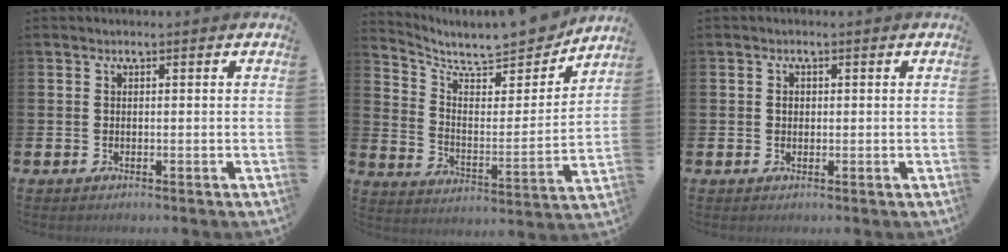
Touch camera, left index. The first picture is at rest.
{"total": 8.7, "force": [8.2, 2.1, 2.2], "torque": [-0.074, -0.068, 0.140]}
{"total": 0.9, "force": [0.1, 0.8, 0.5], "torque": [0.006, 0.000, -0.003]}